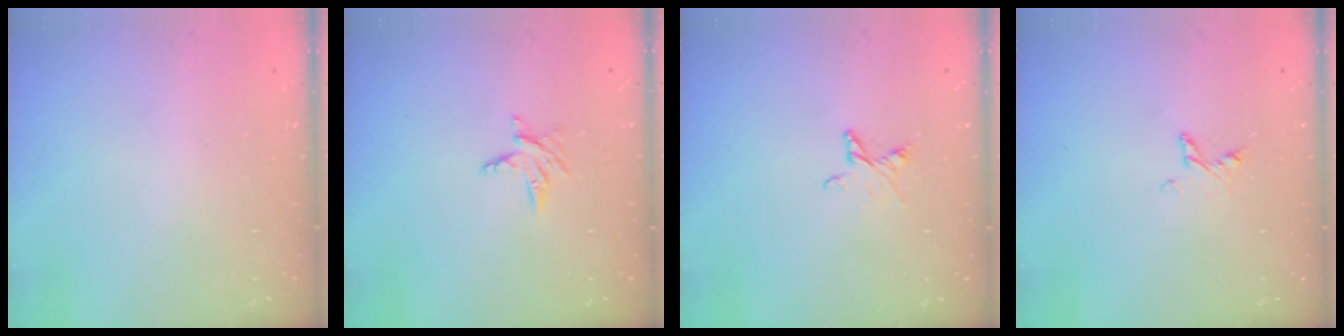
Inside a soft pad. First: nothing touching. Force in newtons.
{"total": 3.8, "press": 3.8, "slide": 0.4}
{"total": 5.0, "press": 5.0, "slide": 0.7}
{"total": 3.8, "press": 3.8, "slide": 0.4}